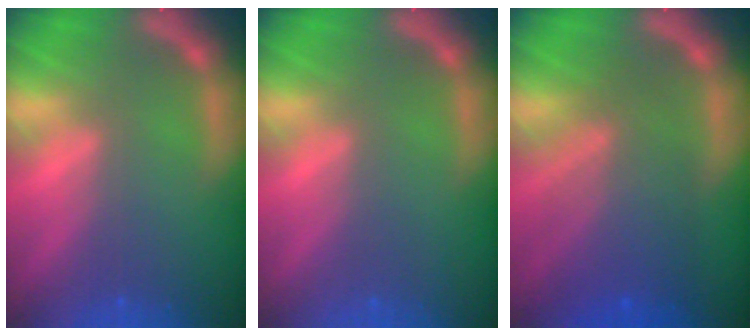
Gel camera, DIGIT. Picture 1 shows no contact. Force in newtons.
{"total": 0.0}
{"total": 7.5}